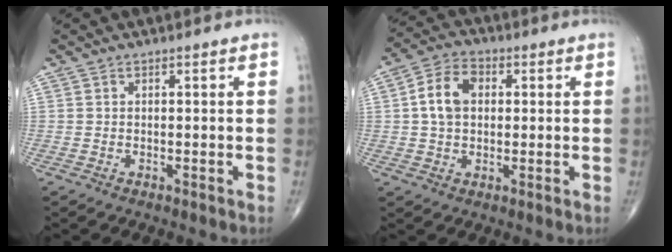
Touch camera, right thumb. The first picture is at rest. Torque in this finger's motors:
{"motor_torque": [-0.48, 0.79, 0.74, 0.10, 0.08]}